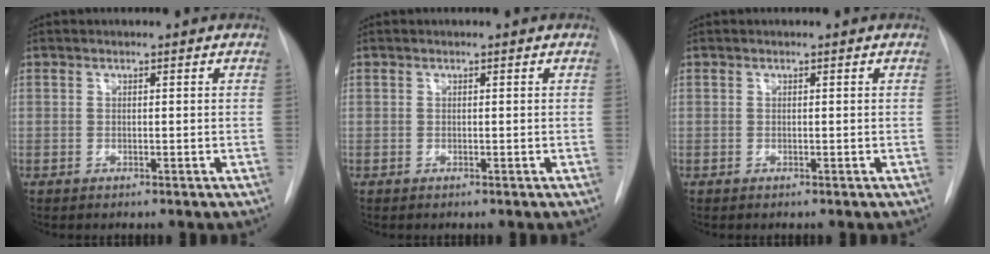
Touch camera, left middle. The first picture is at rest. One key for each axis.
{"total": 0.0}
{"total": 0.0}